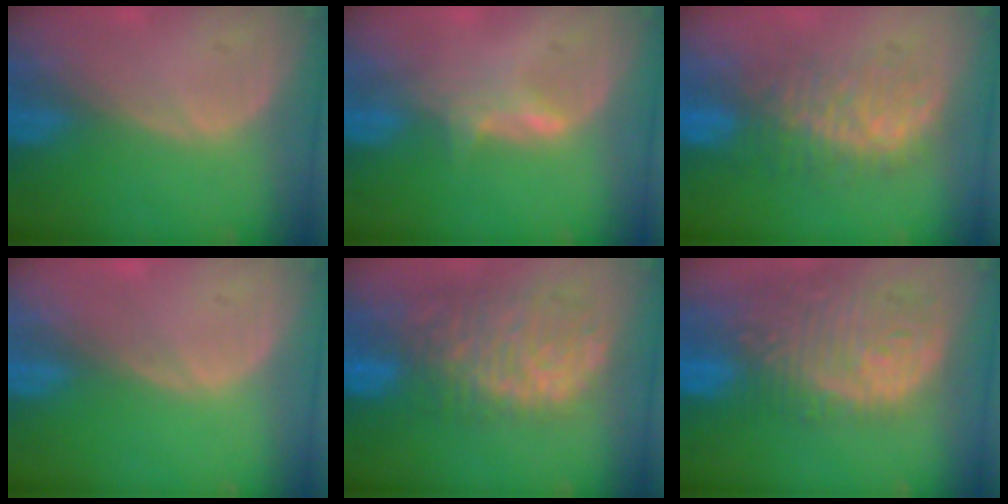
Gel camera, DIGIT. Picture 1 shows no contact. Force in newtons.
{"total": 2.6, "press": 2.5, "slide": 0.3}
{"total": 8.5, "press": 8.4, "slide": 0.9}
{"total": 0.0}
{"total": 12.1, "press": 9.9, "slide": 6.9}
{"total": 14.0, "press": 11.5, "slide": 7.9}